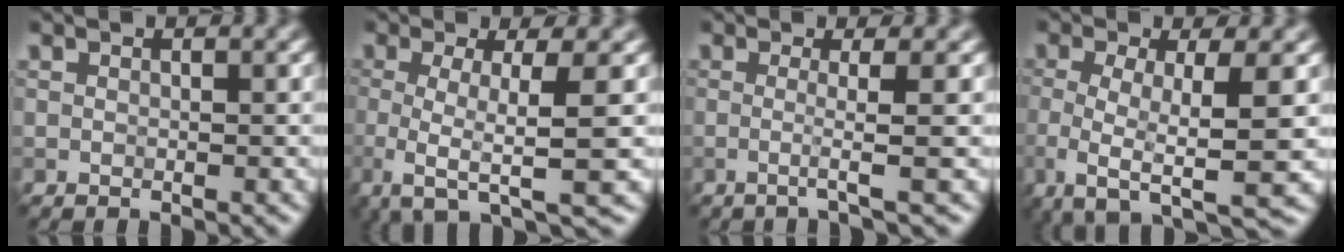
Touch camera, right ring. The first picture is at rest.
{"total": 5.8, "force": [-1.1, 1.4, 5.6], "torque": [-0.082, -0.015, -0.032]}
{"total": 2.7, "force": [-0.1, 0.4, 2.6], "torque": [-0.045, -0.006, -0.018]}
{"total": 6.5, "force": [-1.4, 1.9, 6.0], "torque": [-0.097, -0.014, -0.031]}